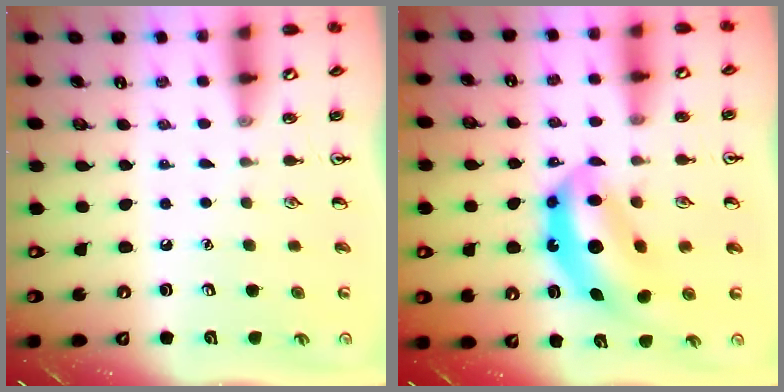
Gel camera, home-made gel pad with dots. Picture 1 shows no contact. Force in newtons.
{"total": 11.5, "press": 10.9, "slide": 3.5}